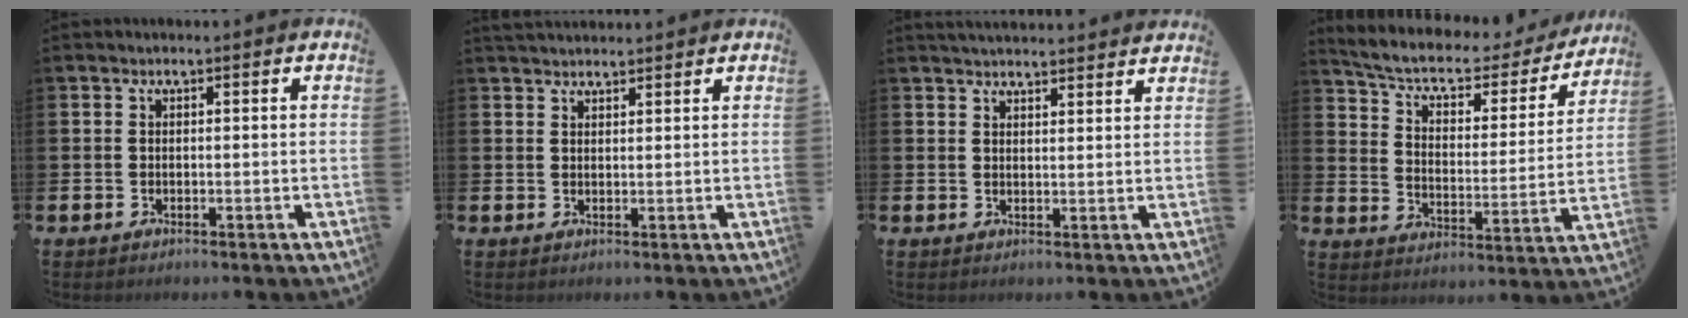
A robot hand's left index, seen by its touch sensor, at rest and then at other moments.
{"total": 2.3, "force": [2.3, 0.5, 0.2], "torque": [0.003, -0.008, 0.040]}
{"total": 3.2, "force": [3.2, 0.1, 0.1], "torque": [-0.005, -0.018, 0.059]}
{"total": 6.6, "force": [5.5, 2.3, 2.8], "torque": [-0.077, -0.041, 0.086]}